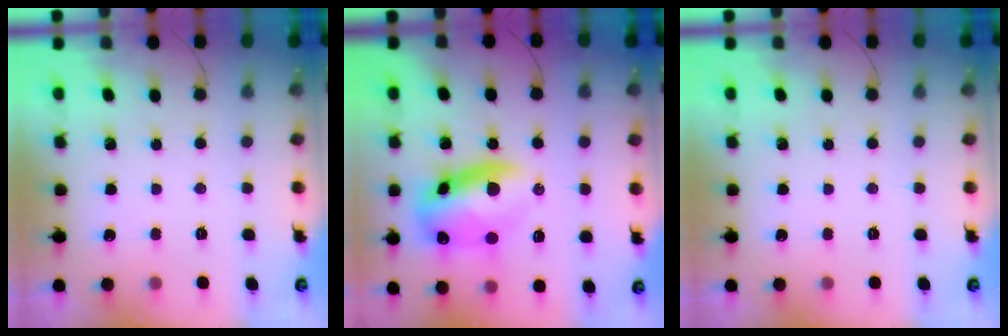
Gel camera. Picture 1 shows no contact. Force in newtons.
{"total": 12.9, "press": 12.7, "slide": 2.5}
{"total": 0.0}